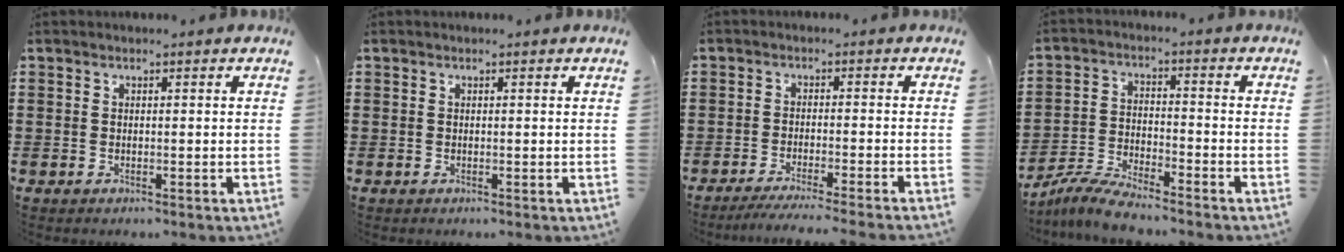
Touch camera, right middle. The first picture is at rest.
{"total": 0.0}
{"total": 3.2, "force": [-2.8, -0.4, 1.5], "torque": [-0.025, -0.002, -0.056]}
{"total": 5.8, "force": [-5.5, 0.4, 1.8], "torque": [-0.044, -0.003, -0.108]}